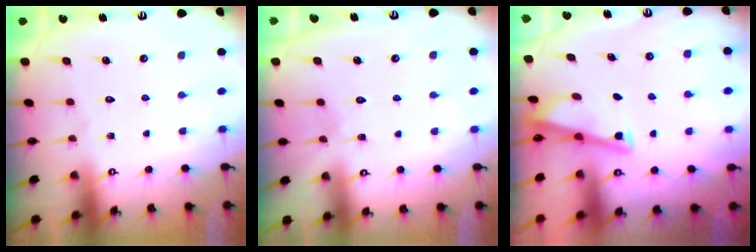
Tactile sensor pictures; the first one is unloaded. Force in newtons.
{"total": 2.9, "press": 2.9, "slide": 0.4}
{"total": 2.8, "press": 2.8, "slide": 0.3}